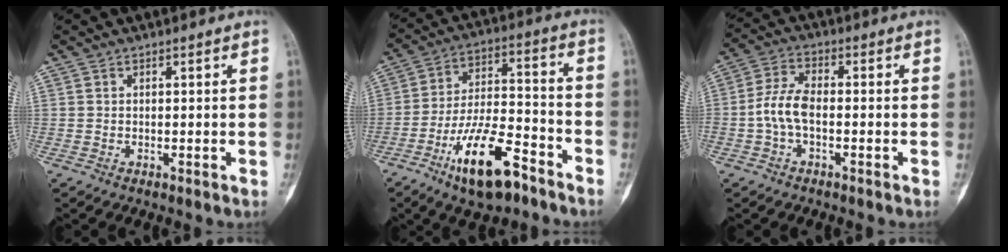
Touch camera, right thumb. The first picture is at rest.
{"total": 15.5, "force": [-9.3, 5.5, 11.1], "torque": [-0.192, 0.061, -0.162]}
{"total": 6.3, "force": [-1.4, 3.2, 5.3], "torque": [-0.115, 0.020, -0.033]}